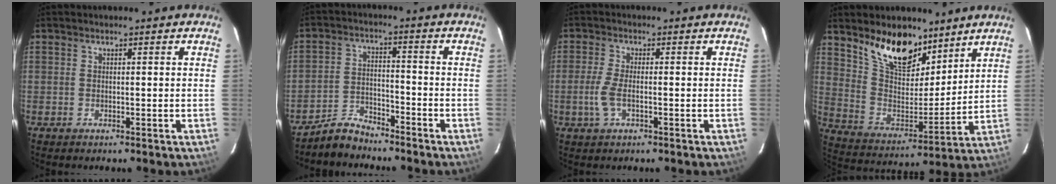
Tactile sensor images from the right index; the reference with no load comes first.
{"total": 5.6, "force": [-5.3, 1.9, 0.6], "torque": [-0.022, 0.019, -0.096]}
{"total": 4.6, "force": [-1.4, 1.6, 4.2], "torque": [-0.096, -0.002, -0.028]}
{"total": 16.2, "force": [11.5, 7.7, 8.5], "torque": [-0.162, 0.003, 0.215]}